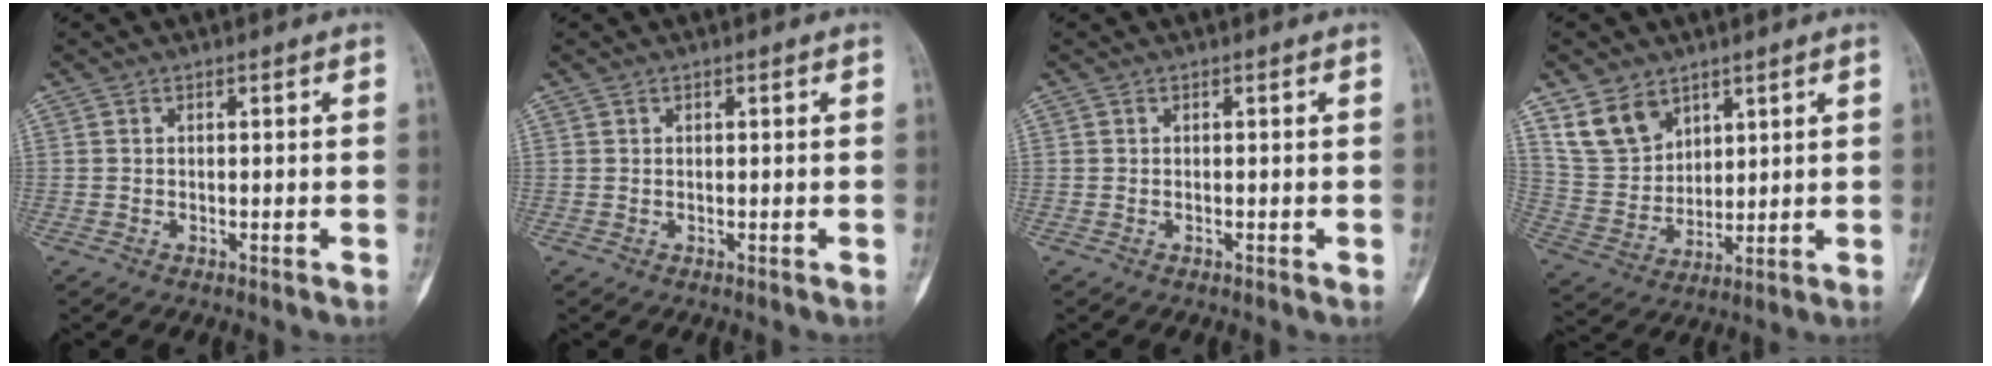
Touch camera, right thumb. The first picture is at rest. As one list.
[{"total": 0.0}, {"total": 0.0}, {"total": 10.4, "force": [6.4, 7.1, 3.9], "torque": [-0.058, -0.031, 0.139]}]